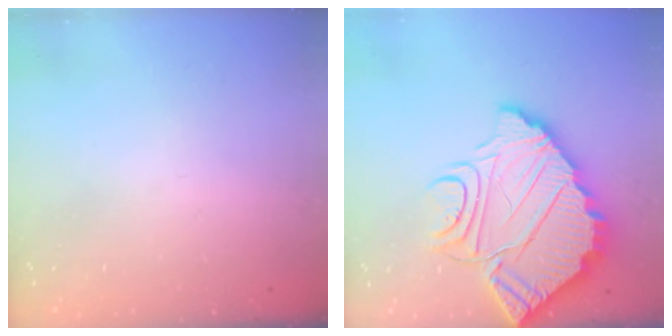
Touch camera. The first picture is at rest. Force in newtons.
{"total": 16.1, "press": 16.0, "slide": 1.5}